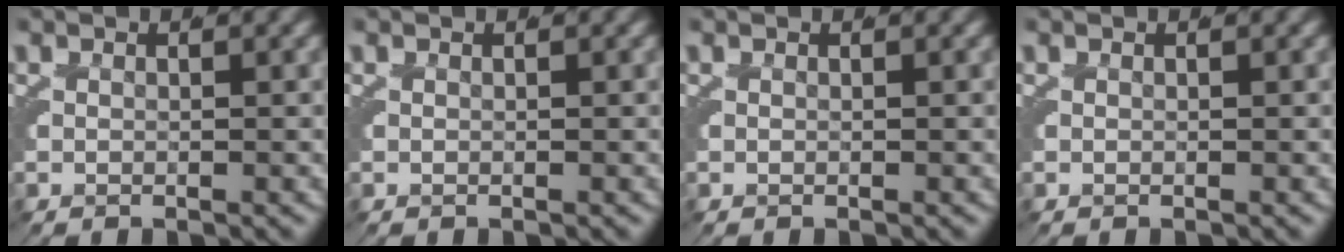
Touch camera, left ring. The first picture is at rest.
{"total": 0.0}
{"total": 0.0}
{"total": 0.0}